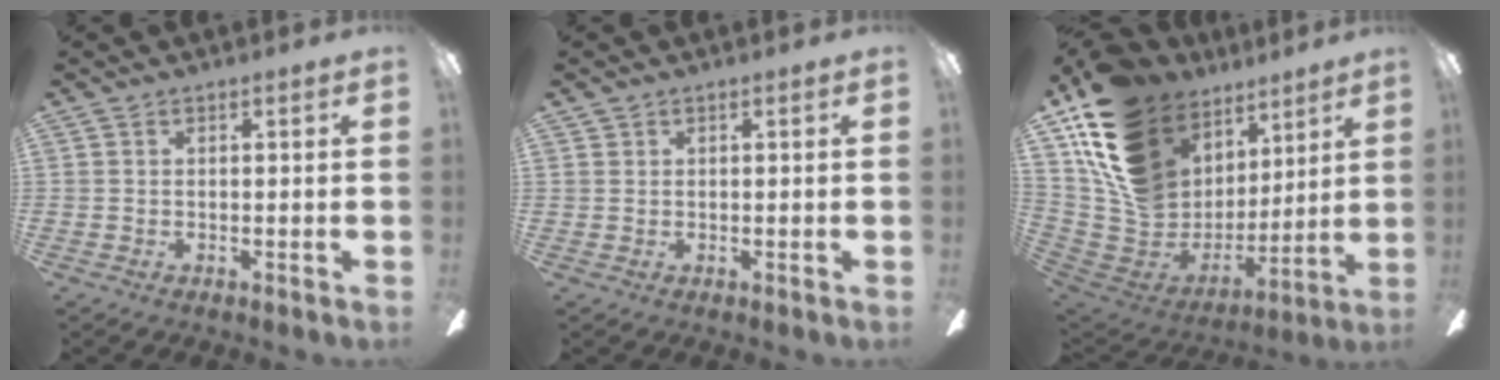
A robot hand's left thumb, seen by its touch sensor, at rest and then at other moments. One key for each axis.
{"total": 0.6, "fx": 0.3, "fy": 0.4, "fz": -0.1, "tx": 0.001, "ty": 0.003, "tz": 0.006}
{"total": 19.9, "fx": 11.4, "fy": 13.9, "fz": 8.5, "tx": -0.186, "ty": -0.066, "tz": 0.233}